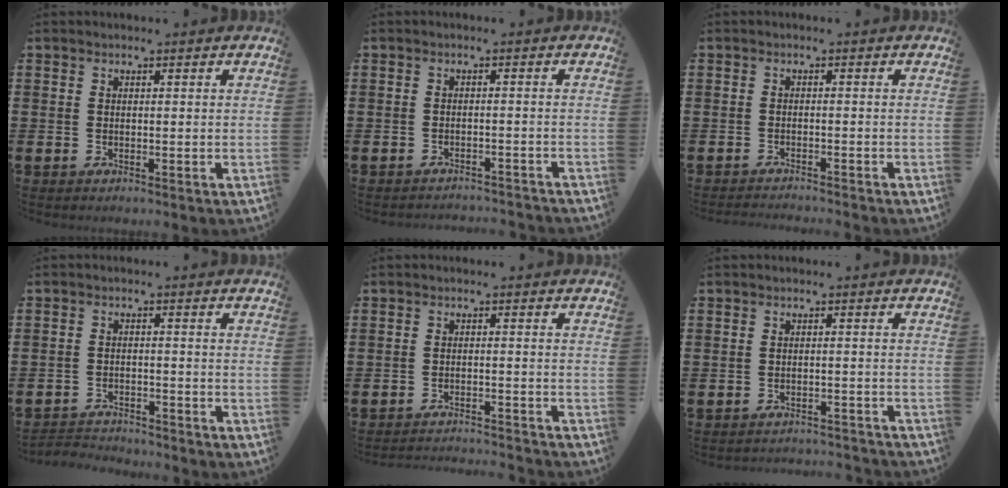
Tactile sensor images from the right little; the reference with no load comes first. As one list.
[{"total": 1.4, "force": [-1.4, -0.1, -0.1], "torque": [-0.003, 0.004, -0.030]}, {"total": 1.1, "force": [-1.1, -0.2, 0.0], "torque": [0.000, 0.001, -0.023]}, {"total": 2.4, "force": [-2.4, 0.3, -0.2], "torque": [-0.003, 0.002, -0.053]}, {"total": 2.1, "force": [-2.1, -0.2, -0.1], "torque": [-0.003, 0.003, -0.046]}, {"total": 1.7, "force": [-1.7, -0.1, -0.1], "torque": [-0.004, 0.005, -0.038]}]